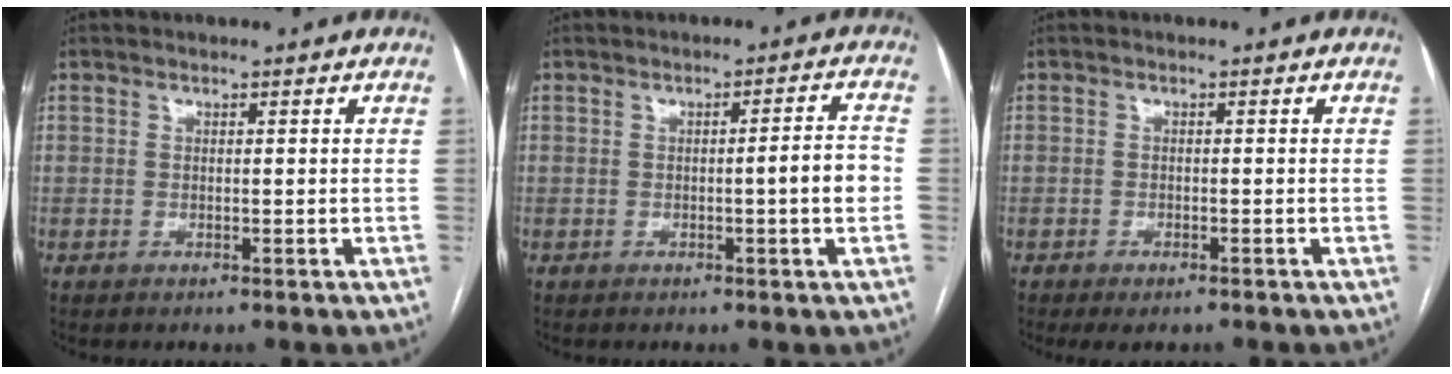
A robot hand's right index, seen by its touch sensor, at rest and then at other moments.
{"total": 4.5, "force": [-0.8, -0.2, 4.5], "torque": [-0.060, 0.005, -0.013]}
{"total": 2.5, "force": [-1.9, 0.8, 1.4], "torque": [-0.019, -0.004, -0.023]}